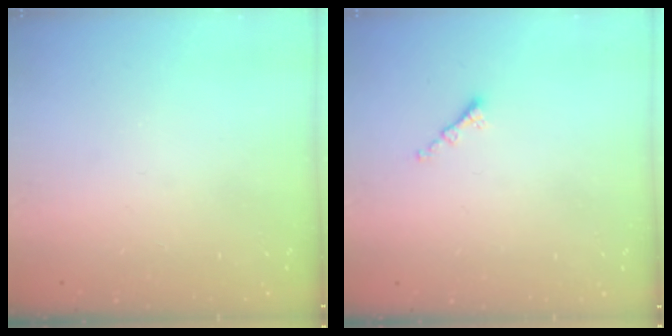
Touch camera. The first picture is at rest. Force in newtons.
{"total": 0.8, "press": 0.8, "slide": 0.2}